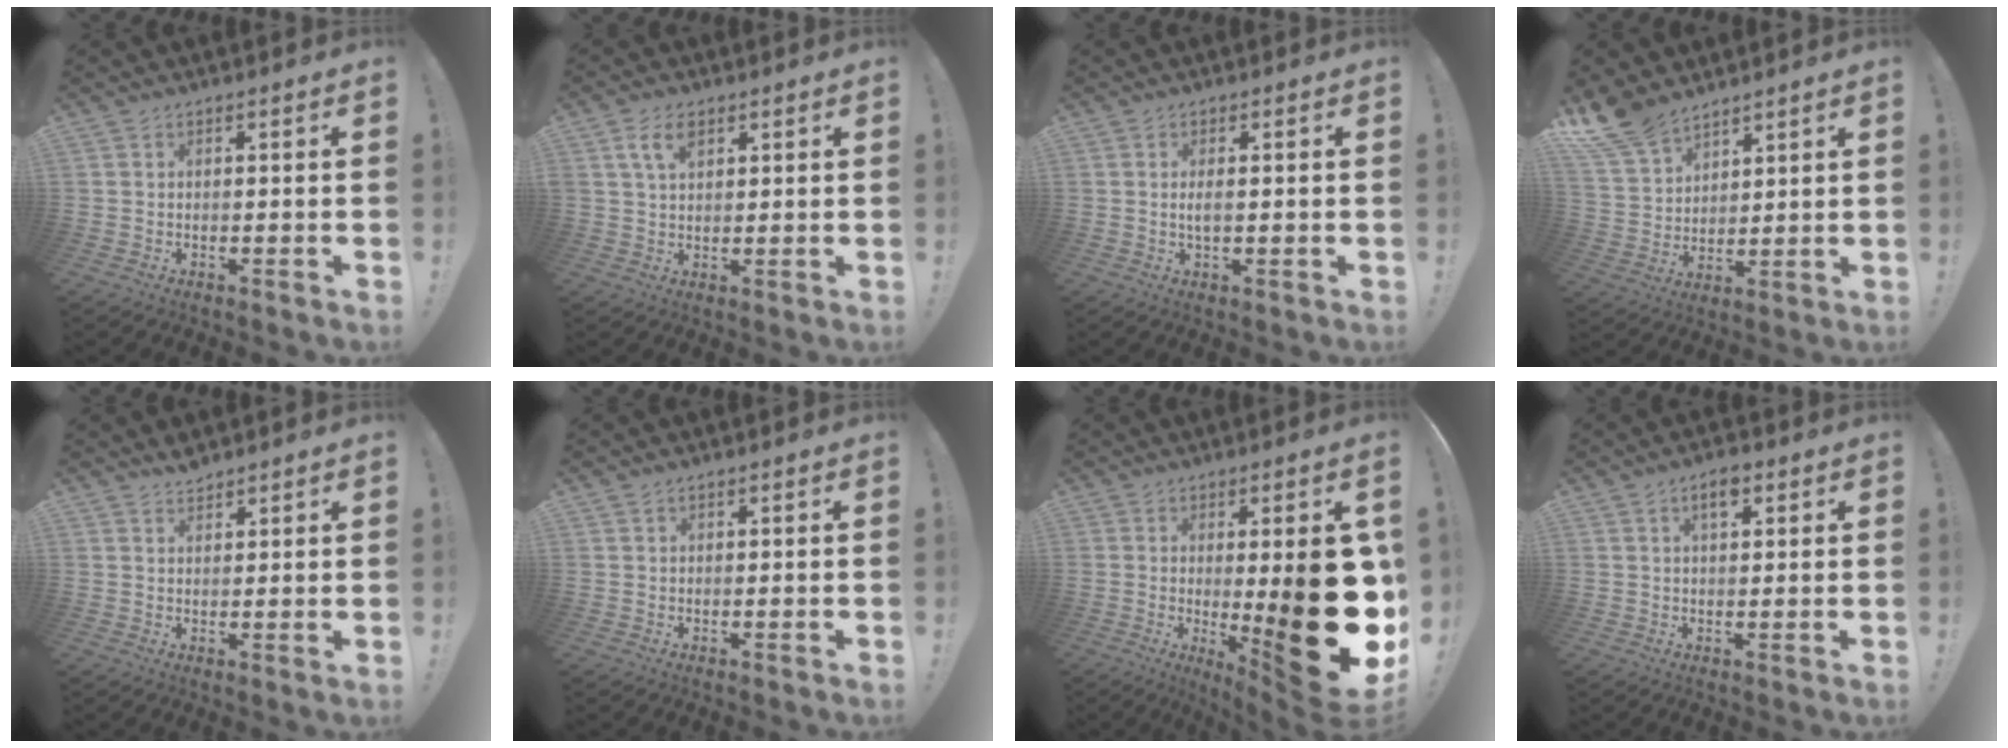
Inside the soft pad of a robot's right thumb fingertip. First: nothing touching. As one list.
[{"total": 5.9, "force": [2.8, 3.1, 4.2], "torque": [-0.074, -0.001, 0.052]}, {"total": 2.2, "force": [-0.2, 0.4, 2.2], "torque": [-0.039, -0.001, -0.004]}, {"total": 10.8, "force": [8.8, 5.3, 3.5], "torque": [-0.078, -0.056, 0.172]}, {"total": 2.6, "force": [2.5, 0.4, 0.5], "torque": [-0.004, -0.018, 0.044]}, {"total": 0.7, "force": [0.6, 0.2, 0.2], "torque": [0.003, -0.003, 0.011]}, {"total": 25.2, "force": [-0.3, 7.1, 24.2], "torque": [-0.308, -0.033, 0.017]}, {"total": 4.1, "force": [2.0, 2.0, 3.0], "torque": [-0.040, -0.002, 0.031]}]